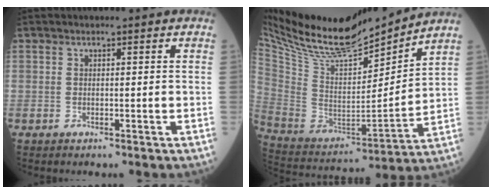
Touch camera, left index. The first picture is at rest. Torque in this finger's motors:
{"motor_torque": [1.00, -1.13, 0.05, 0.05]}